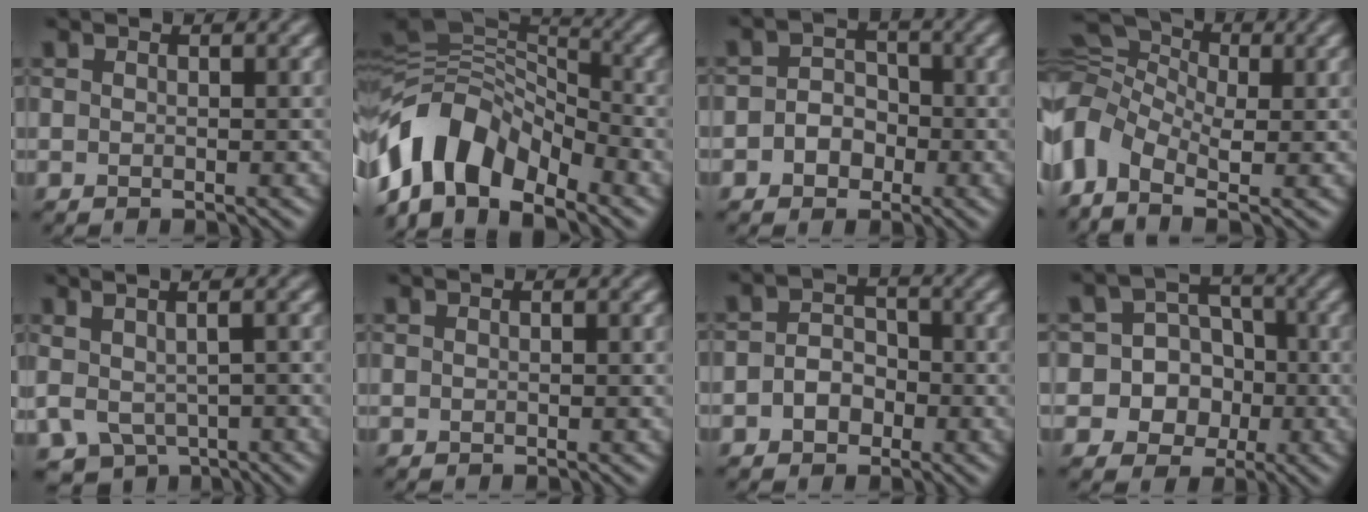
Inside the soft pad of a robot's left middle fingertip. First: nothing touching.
{"total": 10.4, "force": [-5.2, 5.9, 6.7], "torque": [-0.114, 0.011, -0.107]}
{"total": 3.1, "force": [-0.7, 2.7, 1.5], "torque": [-0.001, 0.002, -0.025]}
{"total": 7.5, "force": [-0.5, 5.1, 5.5], "torque": [-0.138, 0.005, -0.026]}
{"total": 4.9, "force": [0.3, 3.0, 3.9], "torque": [-0.063, -0.006, 0.037]}
{"total": 0.0}
{"total": 2.9, "force": [-0.8, 2.3, 1.6], "torque": [-0.021, 0.004, -0.022]}
{"total": 8.8, "force": [-1.6, 8.3, 2.5], "torque": [-0.044, 0.024, -0.058]}